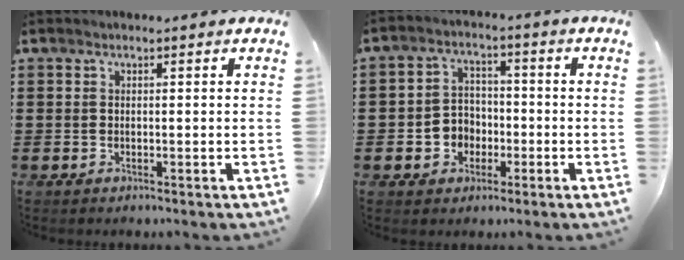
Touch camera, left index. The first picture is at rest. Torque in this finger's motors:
{"motor_torque": [0.52, -0.12, 0.14, 0.04]}